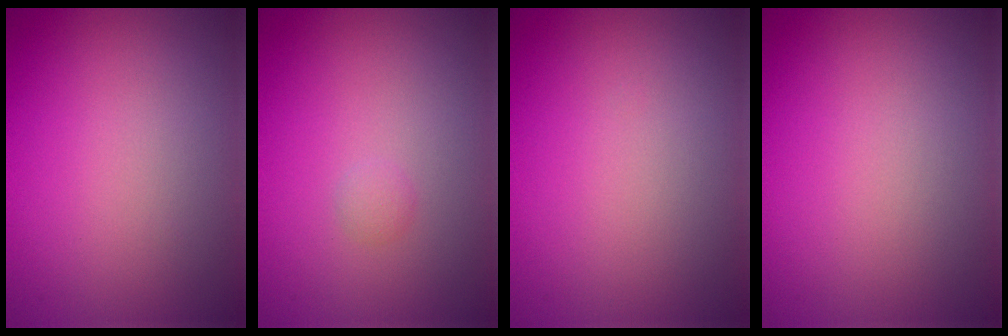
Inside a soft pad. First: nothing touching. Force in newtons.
{"total": 0.6, "press": 0.6, "slide": 0.0}
{"total": 0.0}
{"total": 0.0}